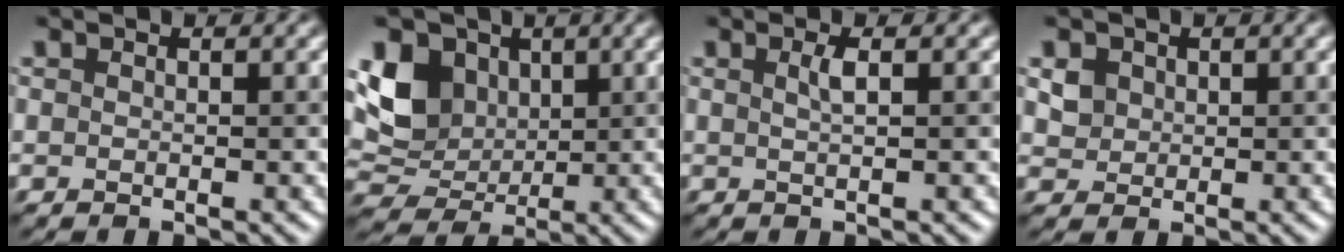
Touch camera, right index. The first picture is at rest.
{"total": 5.8, "force": [1.5, 4.8, 2.9], "torque": [-0.063, -0.001, 0.022]}
{"total": 1.5, "force": [0.3, 0.4, 1.5], "torque": [-0.023, 0.004, 0.003]}
{"total": 2.0, "force": [0.7, 1.8, 0.7], "torque": [-0.016, -0.005, 0.027]}